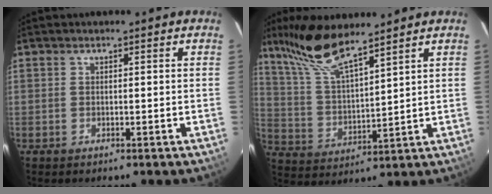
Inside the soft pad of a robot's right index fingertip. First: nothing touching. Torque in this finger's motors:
{"motor_torque": [0.90, 0.87, 0.18, 0.14]}